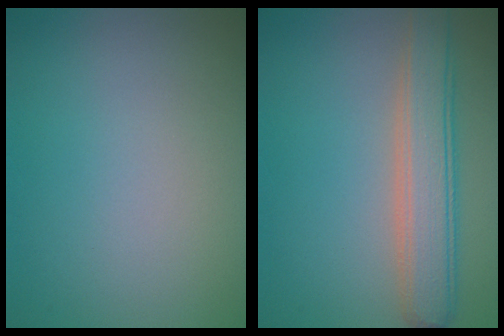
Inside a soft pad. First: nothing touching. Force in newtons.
{"total": 4.6, "press": 4.5, "slide": 0.2}